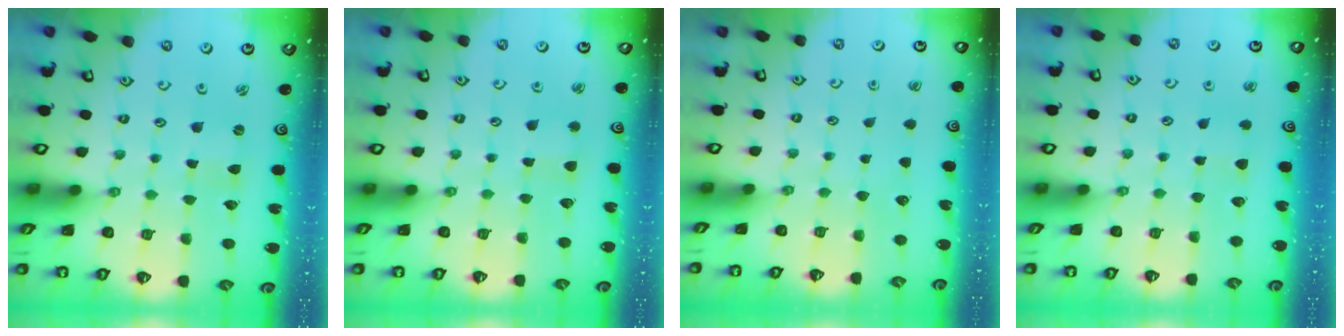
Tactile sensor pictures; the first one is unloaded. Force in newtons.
{"total": 3.4, "press": 3.4, "slide": 0.2}
{"total": 0.0}
{"total": 2.8, "press": 2.7, "slide": 0.7}